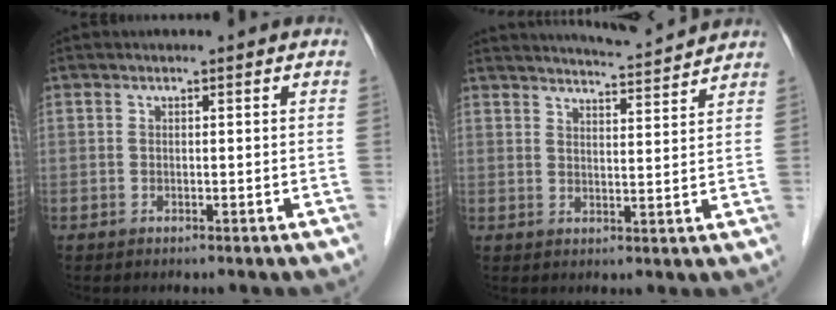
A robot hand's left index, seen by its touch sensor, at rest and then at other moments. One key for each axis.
{"total": 8.6, "fx": 8.3, "fy": -0.1, "fz": 2.1, "tx": -0.040, "ty": 0.006, "tz": 0.119}